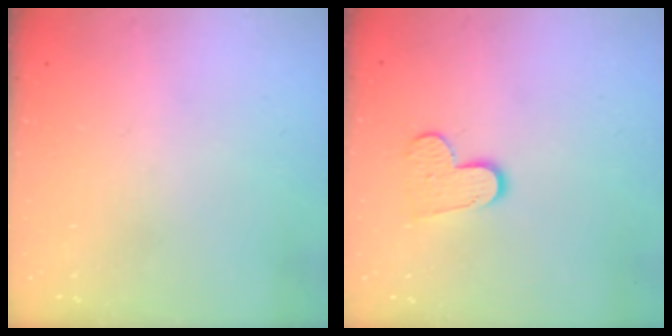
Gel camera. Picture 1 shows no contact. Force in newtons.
{"total": 9.1, "press": 9.1, "slide": 0.7}